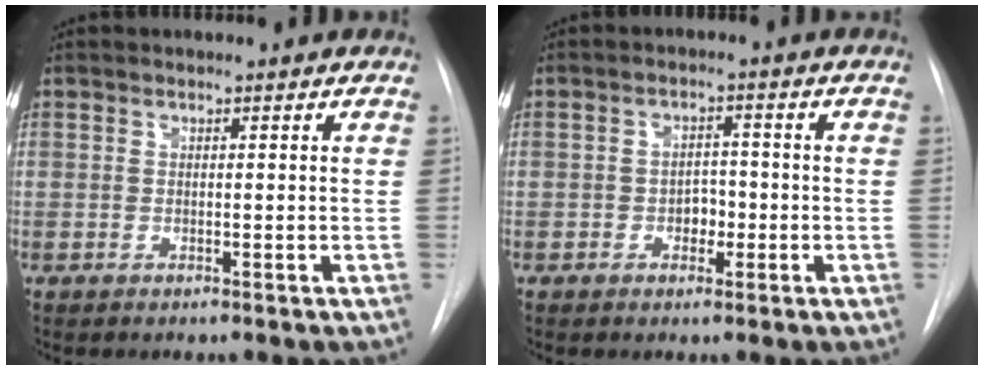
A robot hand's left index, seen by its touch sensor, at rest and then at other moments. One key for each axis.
{"total": 3.2, "fx": -2.0, "fy": 1.9, "fz": 1.7, "tx": -0.018, "ty": 0.001, "tz": -0.030}